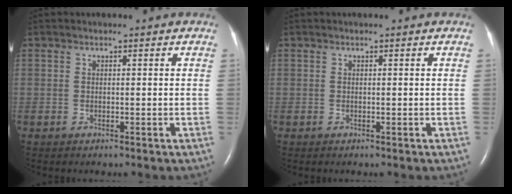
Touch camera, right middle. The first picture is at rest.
{"total": 0.0}